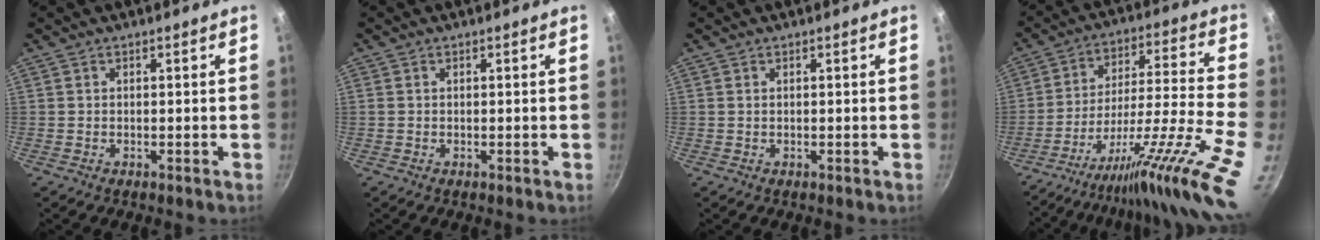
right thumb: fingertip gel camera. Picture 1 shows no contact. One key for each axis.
{"total": 0.6, "fx": 0.1, "fy": 0.5, "fz": 0.3, "tx": -0.006, "ty": 0.002, "tz": 0.002}
{"total": 0.0}
{"total": 23.2, "fx": -13.5, "fy": 1.6, "fz": 18.8, "tx": -0.276, "ty": 0.056, "tz": -0.224}